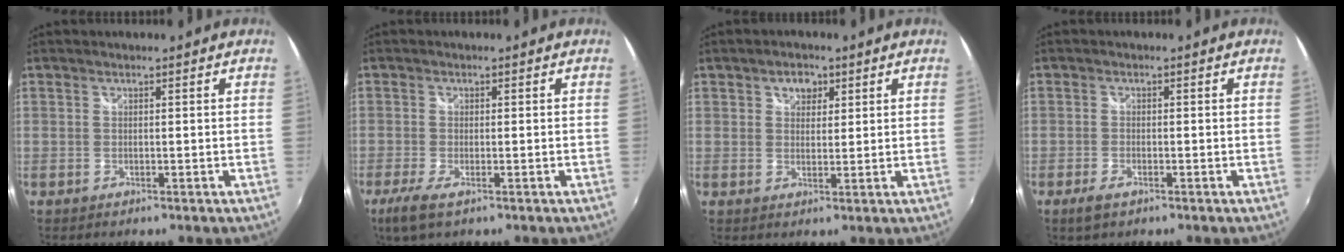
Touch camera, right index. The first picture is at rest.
{"total": 4.1, "force": [-2.4, 1.0, 3.2], "torque": [-0.075, -0.013, -0.046]}
{"total": 3.4, "force": [1.7, 2.5, 1.5], "torque": [-0.015, 0.009, 0.027]}
{"total": 2.8, "force": [-1.8, 1.2, 1.7], "torque": [-0.041, -0.007, -0.035]}